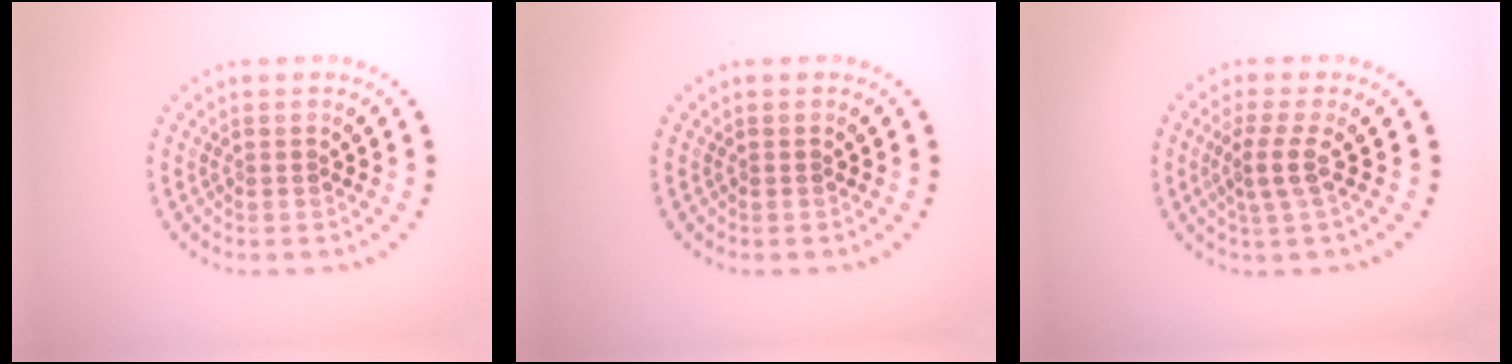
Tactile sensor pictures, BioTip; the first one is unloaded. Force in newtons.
{"total": 0.0}
{"total": 2.2, "press": 1.6, "slide": 1.5}